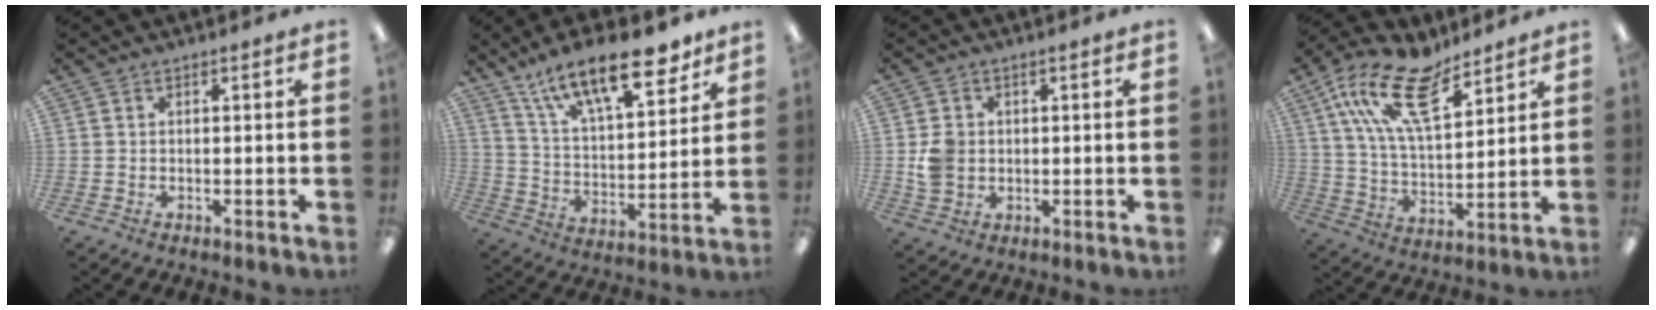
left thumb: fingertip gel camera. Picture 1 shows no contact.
{"total": 19.3, "force": [13.2, 7.7, 11.7], "torque": [-0.181, -0.070, 0.221]}
{"total": 5.1, "force": [0.1, 4.4, 2.5], "torque": [-0.040, 0.008, 0.005]}
{"total": 18.3, "force": [11.5, 7.8, 11.9], "torque": [-0.218, -0.048, 0.205]}